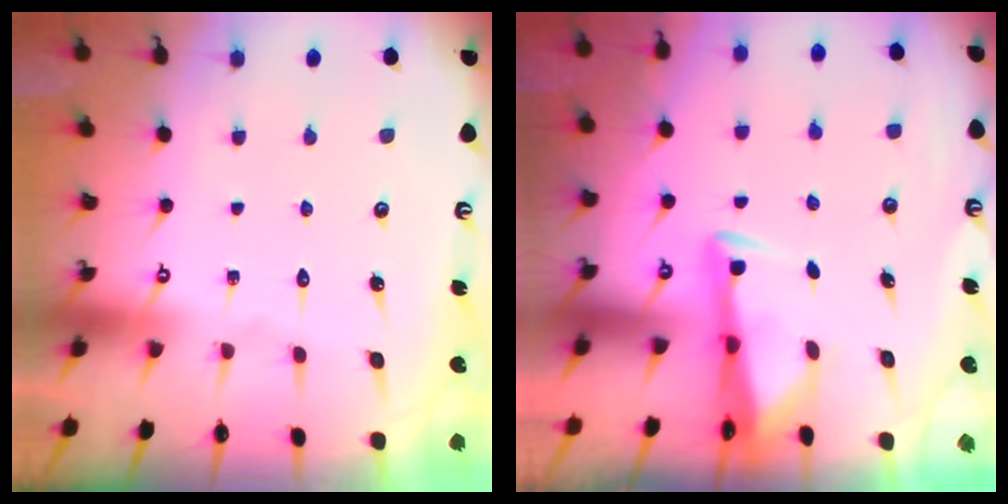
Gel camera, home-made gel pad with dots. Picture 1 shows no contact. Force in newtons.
{"total": 3.3, "press": 3.2, "slide": 0.9}